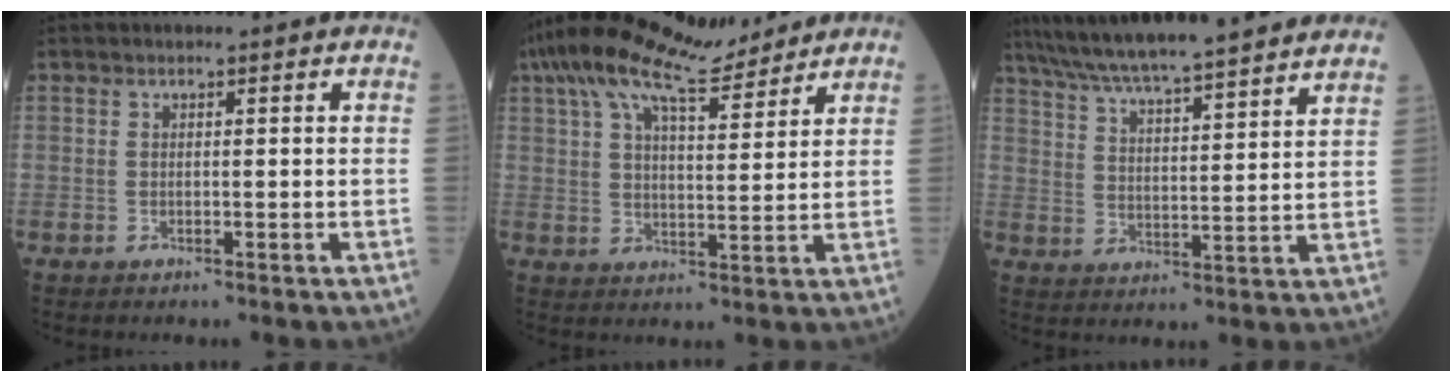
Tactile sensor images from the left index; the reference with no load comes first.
{"total": 14.2, "force": [11.8, 2.6, 7.5], "torque": [-0.144, 0.034, 0.197]}
{"total": 22.3, "force": [19.5, 1.2, 10.9], "torque": [-0.182, 0.024, 0.284]}